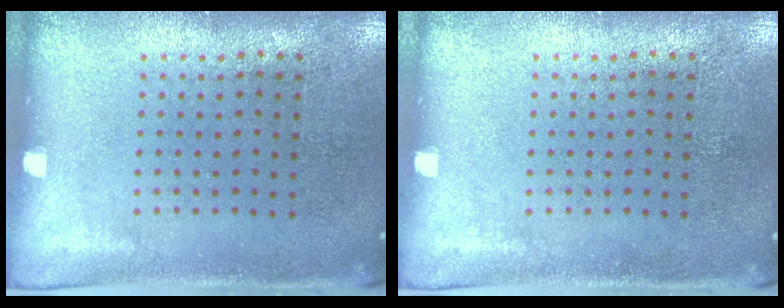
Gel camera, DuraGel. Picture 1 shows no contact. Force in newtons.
{"total": 0.0}